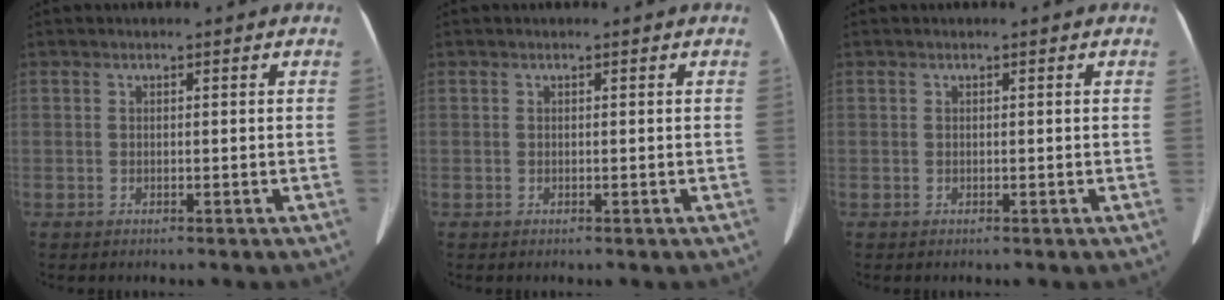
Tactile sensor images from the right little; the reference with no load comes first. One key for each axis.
{"total": 0.0}
{"total": 0.0}